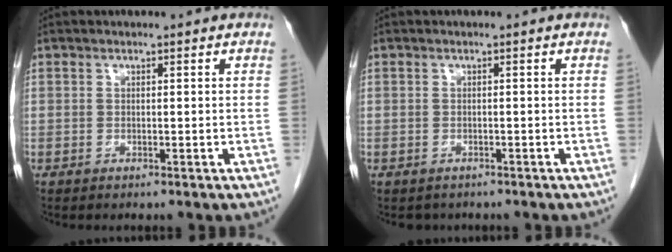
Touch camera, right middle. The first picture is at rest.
{"total": 1.8, "force": [-1.5, 1.1, 0.1], "torque": [-0.005, 0.001, -0.020]}